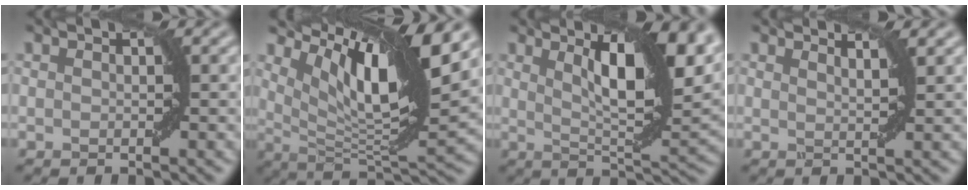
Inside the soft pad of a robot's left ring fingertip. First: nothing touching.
{"total": 12.1, "force": [6.3, 2.8, 9.9], "torque": [-0.160, 0.002, 0.118]}
{"total": 9.8, "force": [4.1, 2.5, 8.5], "torque": [-0.122, 0.002, 0.073]}
{"total": 1.8, "force": [1.6, 0.3, 0.8], "torque": [-0.003, -0.002, 0.018]}